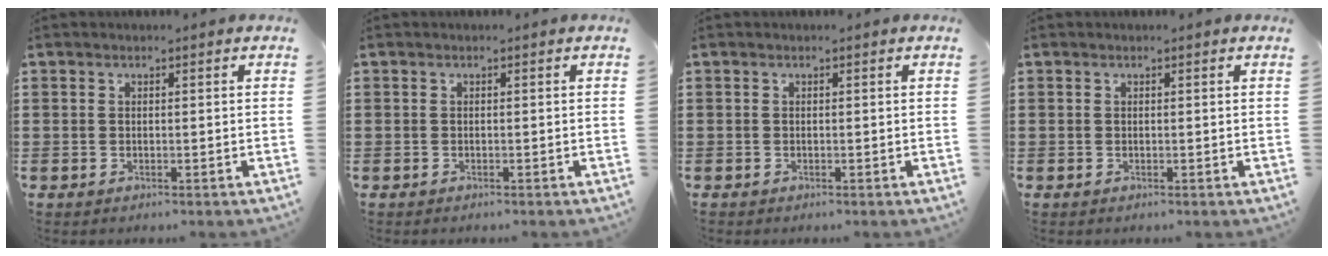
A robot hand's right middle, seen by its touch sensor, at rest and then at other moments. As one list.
[{"total": 0.0}, {"total": 0.0}, {"total": 0.0}]